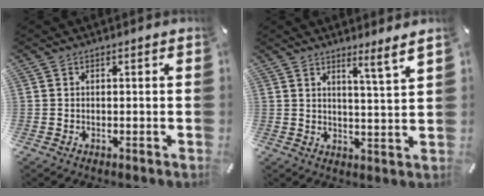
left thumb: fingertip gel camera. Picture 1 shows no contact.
{"total": 5.6, "force": [4.5, -0.8, 3.3], "torque": [-0.050, -0.035, 0.071]}